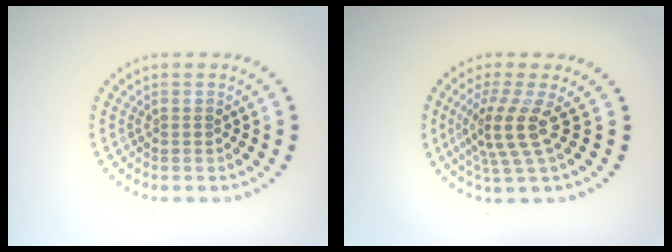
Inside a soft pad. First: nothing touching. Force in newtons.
{"total": 3.6, "press": 2.7, "slide": 2.4}